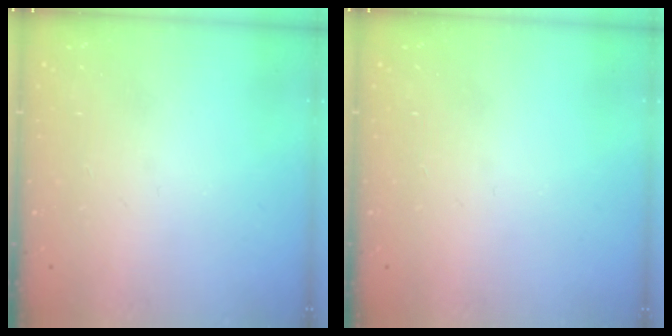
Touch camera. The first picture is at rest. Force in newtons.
{"total": 0.0}